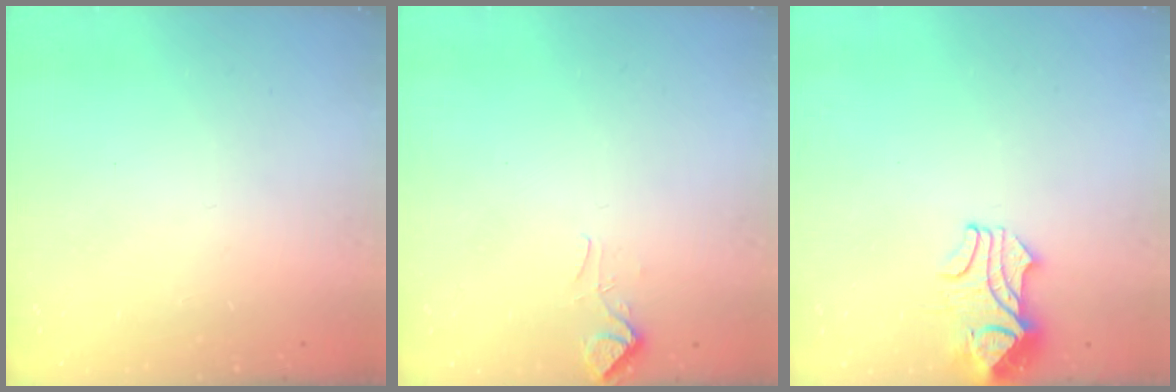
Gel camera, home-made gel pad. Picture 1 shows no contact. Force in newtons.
{"total": 2.6, "press": 2.5, "slide": 0.7}
{"total": 2.2, "press": 2.1, "slide": 0.8}